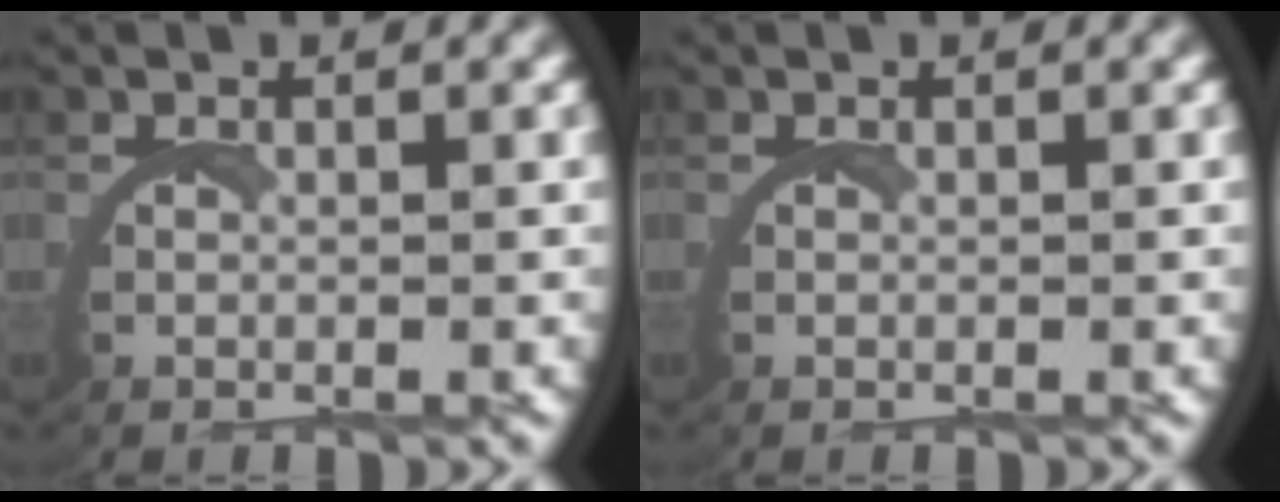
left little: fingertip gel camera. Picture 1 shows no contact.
{"total": 0.0}